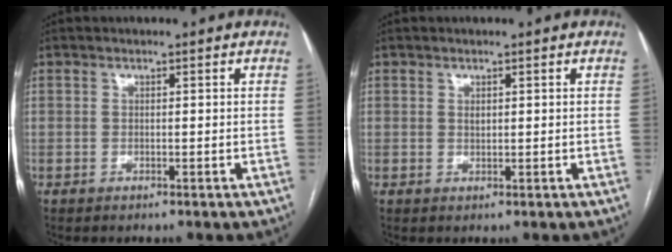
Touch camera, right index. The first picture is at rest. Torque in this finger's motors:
{"motor_torque": [0.27, 0.20, -0.01, 0.00]}